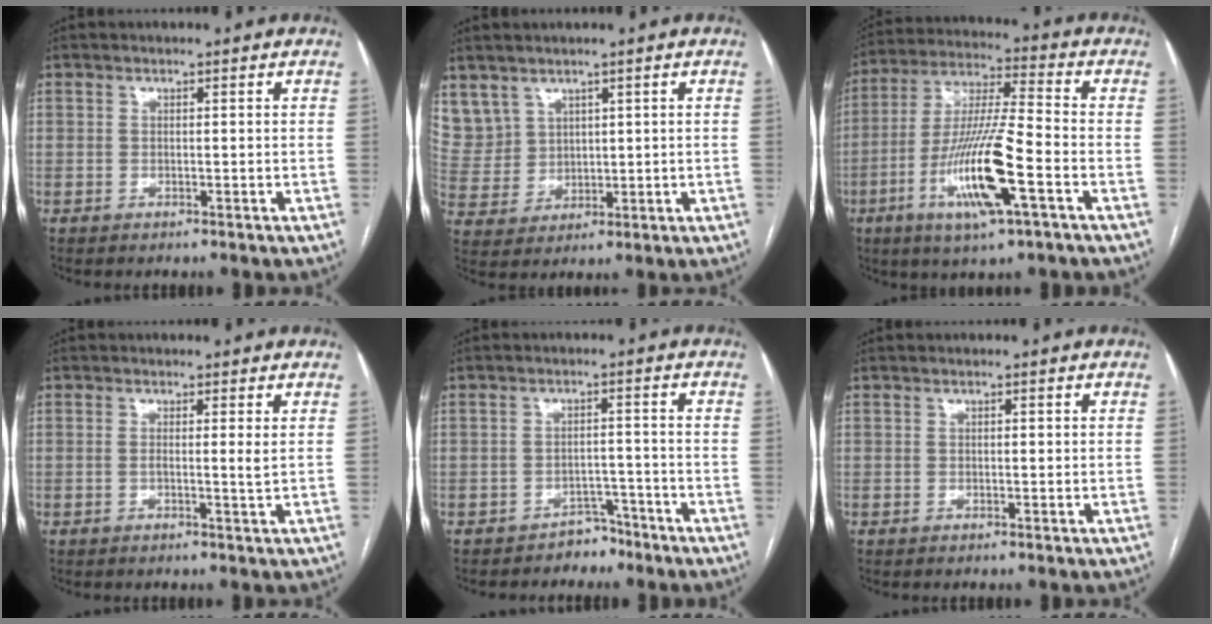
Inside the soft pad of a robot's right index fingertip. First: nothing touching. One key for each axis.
{"total": 8.9, "fx": 5.4, "fy": 7.0, "fz": 1.3, "tx": -0.048, "ty": 0.027, "tz": 0.137}
{"total": 15.5, "fx": -5.5, "fy": 1.1, "fz": 14.4, "tx": -0.287, "ty": -0.014, "tz": -0.102}
{"total": 1.8, "fx": 0.2, "fy": -0.3, "fz": 1.8, "tx": -0.031, "ty": -0.001, "tz": 0.001}
{"total": 3.4, "fx": -2.9, "fy": 1.8, "fz": 0.0, "tx": 0.004, "ty": 0.011, "tz": -0.040}
{"total": 0.7, "fx": 0.1, "fy": 0.3, "fz": 0.6, "tx": -0.009, "ty": 0.002, "tz": 0.002}